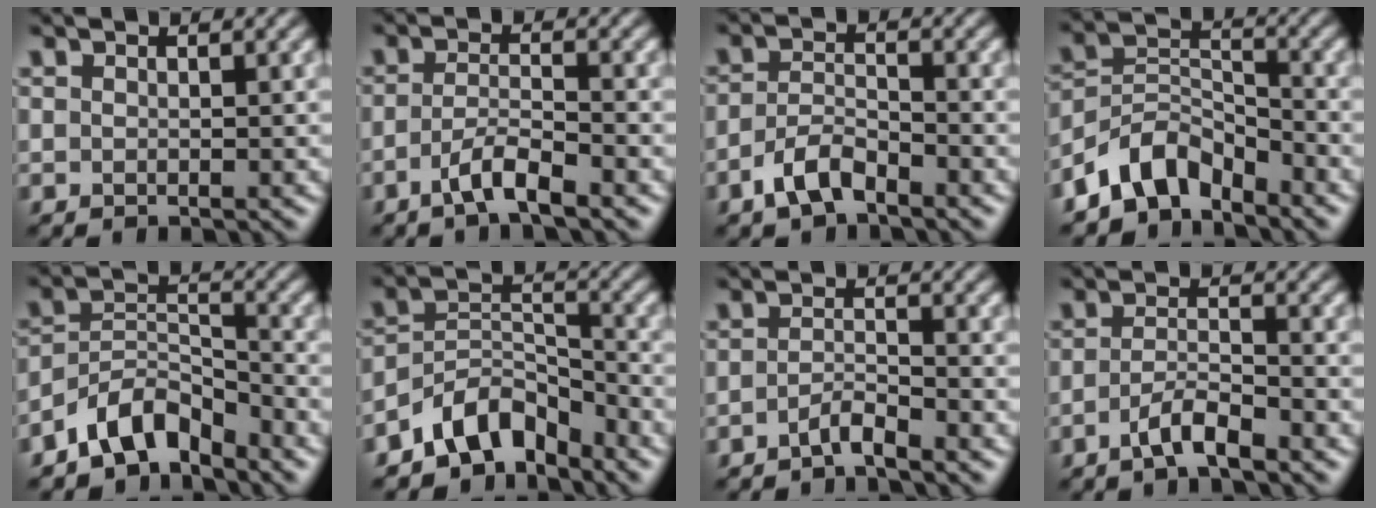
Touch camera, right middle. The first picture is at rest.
{"total": 3.2, "force": [-2.0, 0.6, 2.5], "torque": [-0.049, 0.006, -0.044]}
{"total": 3.3, "force": [-2.2, 1.3, 1.9], "torque": [-0.041, 0.008, -0.048]}
{"total": 5.4, "force": [-4.1, 2.7, 2.1], "torque": [-0.029, 0.006, -0.091]}
{"total": 5.4, "force": [-4.1, 2.4, 2.4], "torque": [-0.033, 0.008, -0.086]}
{"total": 6.0, "force": [-4.6, 2.9, 2.5], "torque": [-0.028, 0.008, -0.093]}
{"total": 1.8, "force": [-1.4, 0.2, 1.0], "torque": [-0.020, 0.006, -0.032]}
{"total": 2.9, "force": [-1.9, 0.6, 2.1], "torque": [-0.042, 0.007, -0.041]}